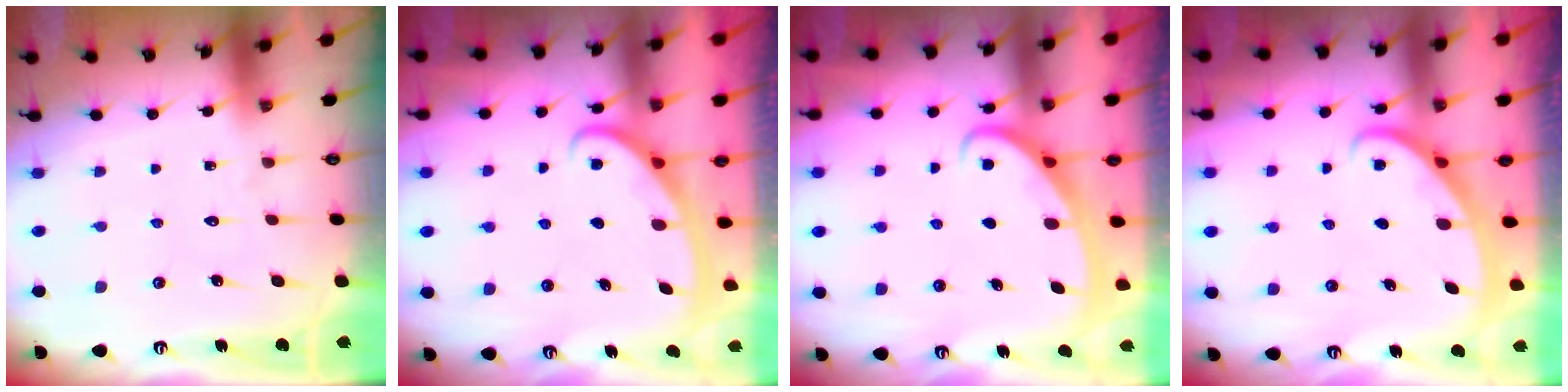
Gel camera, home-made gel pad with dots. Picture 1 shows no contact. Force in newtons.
{"total": 2.8, "press": 2.8, "slide": 0.4}
{"total": 2.7, "press": 2.7, "slide": 0.4}
{"total": 3.0, "press": 3.0, "slide": 0.1}